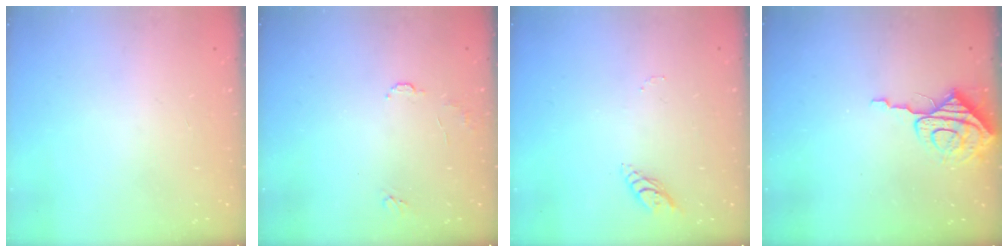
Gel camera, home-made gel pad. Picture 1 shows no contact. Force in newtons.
{"total": 6.0, "press": 5.9, "slide": 0.7}
{"total": 5.3, "press": 5.3, "slide": 0.3}
{"total": 8.5, "press": 8.4, "slide": 1.0}